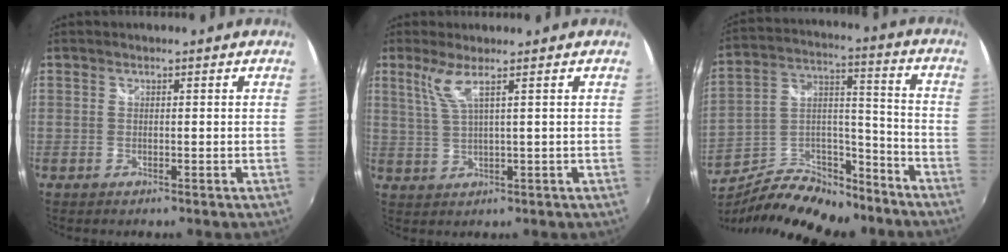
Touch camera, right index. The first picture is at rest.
{"total": 3.9, "force": [2.1, -0.5, 3.2], "torque": [-0.069, -0.007, 0.048]}
{"total": 18.8, "force": [-13.5, 8.8, 9.6], "torque": [-0.191, 0.031, -0.211]}